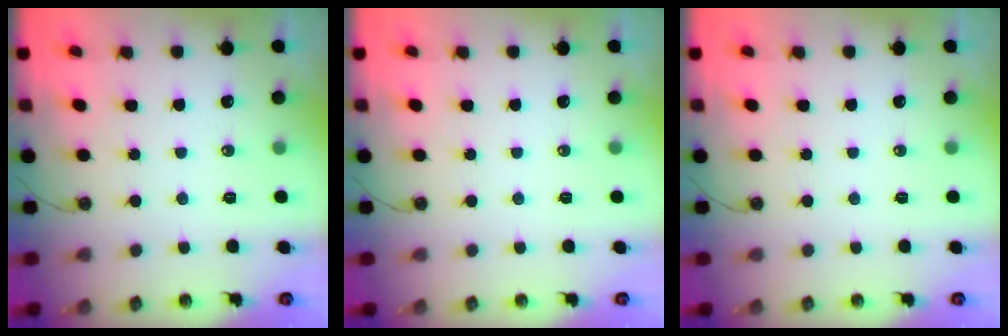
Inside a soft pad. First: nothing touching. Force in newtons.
{"total": 0.0}
{"total": 0.0}